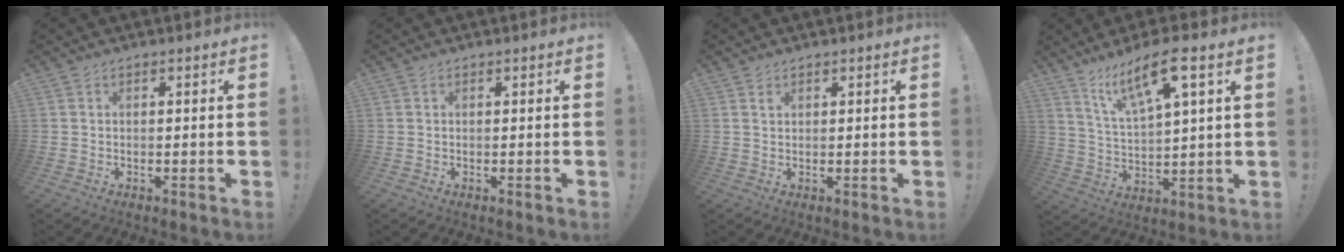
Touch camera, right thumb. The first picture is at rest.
{"total": 0.0}
{"total": 1.3, "force": [1.1, 0.6, 0.5], "torque": [-0.004, -0.003, 0.019]}
{"total": 12.7, "force": [8.0, 2.8, 9.6], "torque": [-0.165, -0.033, 0.130]}